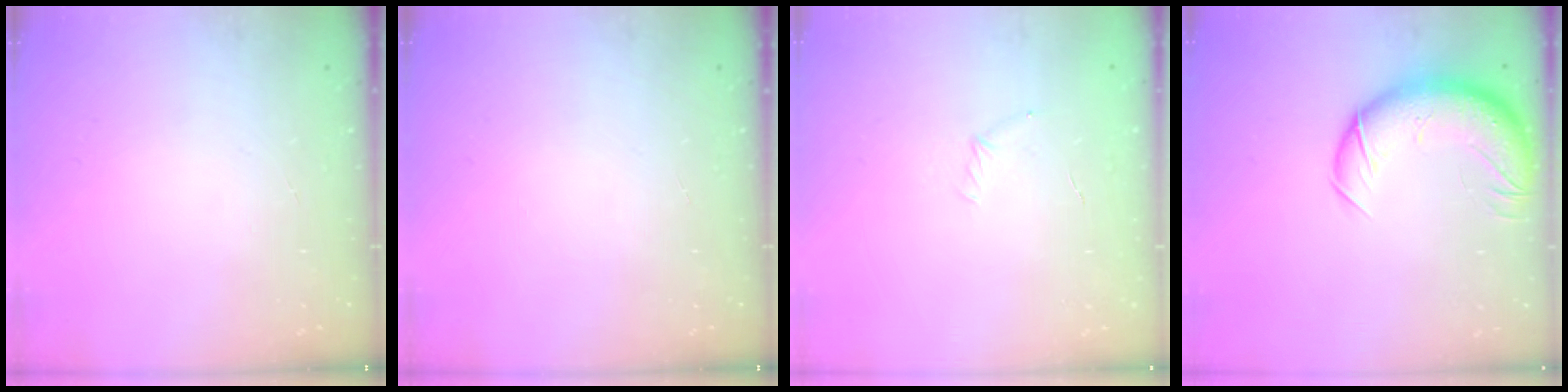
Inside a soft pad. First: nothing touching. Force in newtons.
{"total": 0.0}
{"total": 4.2, "press": 4.0, "slide": 1.1}
{"total": 13.3, "press": 12.8, "slide": 3.6}